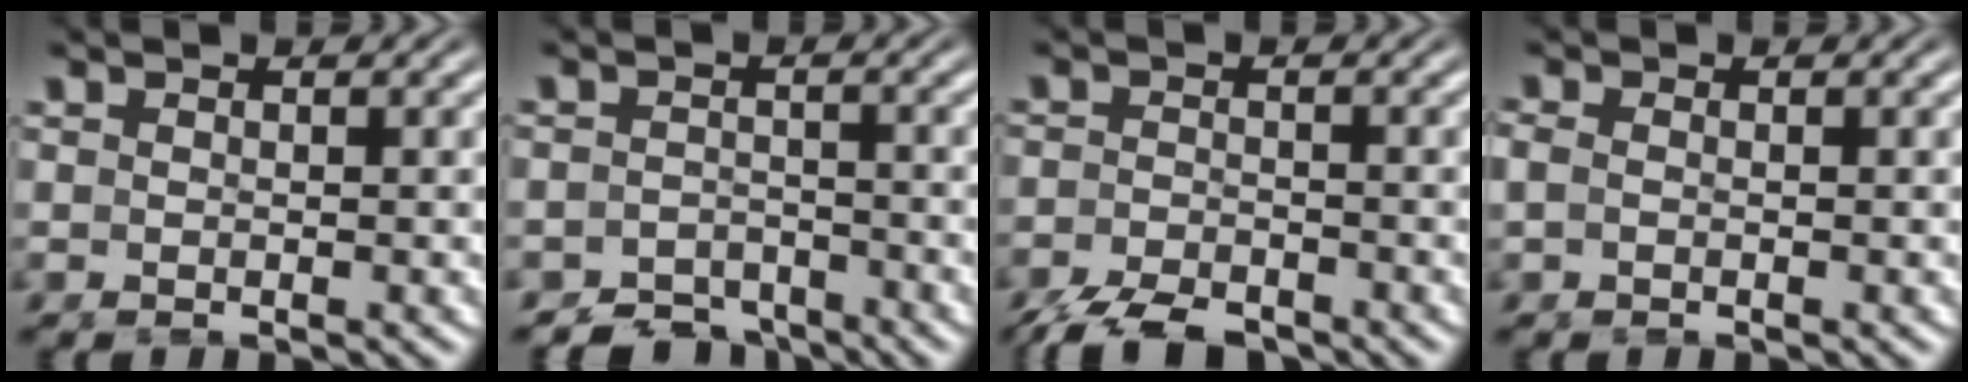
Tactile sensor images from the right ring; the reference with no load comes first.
{"total": 6.3, "force": [-5.6, 2.8, 0.5], "torque": [0.015, -0.021, -0.099]}
{"total": 4.5, "force": [-4.3, 1.0, 0.8], "torque": [-0.008, -0.020, -0.073]}
{"total": 1.1, "force": [-0.6, 0.8, 0.4], "torque": [-0.025, -0.009, -0.010]}